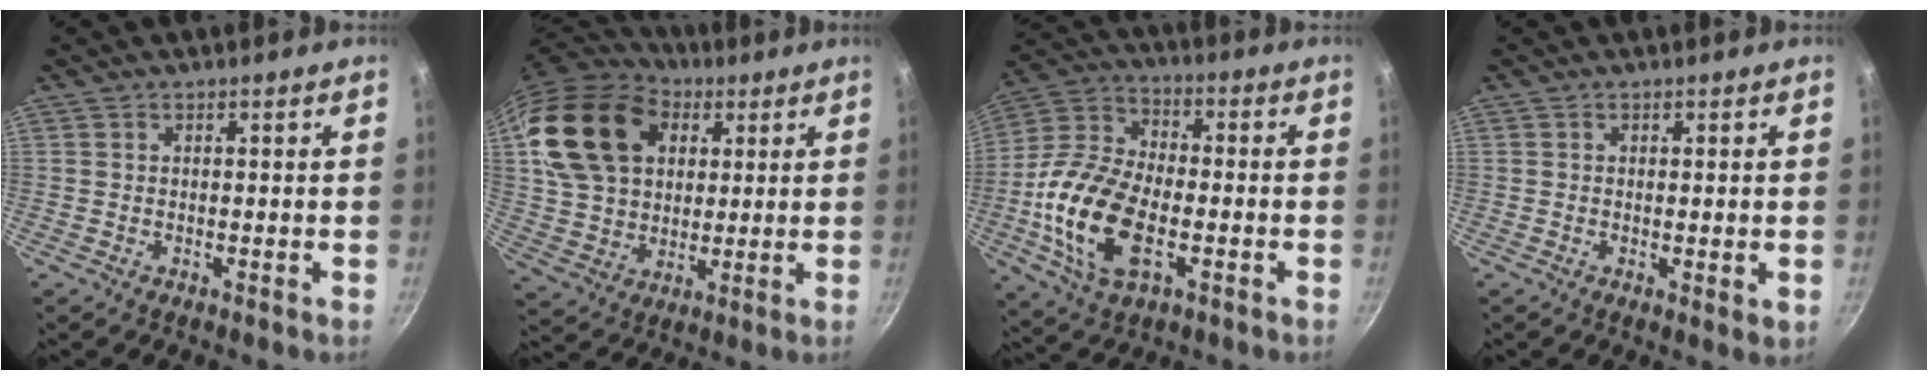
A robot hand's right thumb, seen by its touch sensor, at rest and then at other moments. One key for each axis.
{"total": 20.8, "fx": 6.8, "fy": 15.3, "fz": 12.4, "tx": -0.211, "ty": 0.007, "tz": 0.126}
{"total": 18.8, "fx": -4.5, "fy": 10.5, "fz": 15.0, "tx": -0.289, "ty": 0.021, "tz": -0.095}
{"total": 2.0, "fx": 0.0, "fy": 0.5, "fz": 1.9, "tx": -0.028, "ty": -0.008, "tz": -0.001}